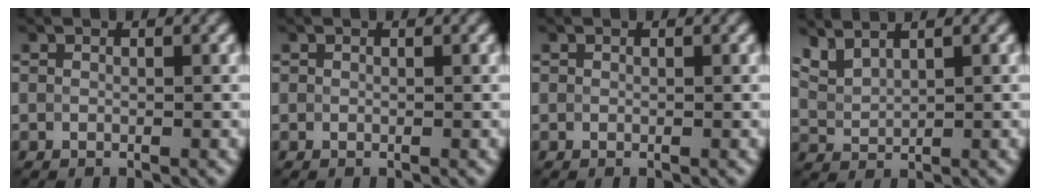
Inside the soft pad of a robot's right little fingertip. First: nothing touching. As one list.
[{"total": 0.0}, {"total": 0.0}, {"total": 2.8, "force": [2.5, 0.7, 1.1], "torque": [-0.035, 0.007, 0.057]}]